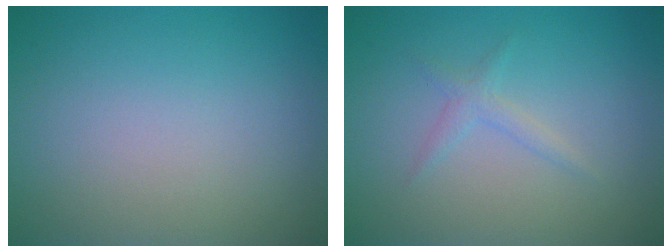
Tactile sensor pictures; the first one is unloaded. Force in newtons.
{"total": 1.2, "press": 1.2, "slide": 0.0}